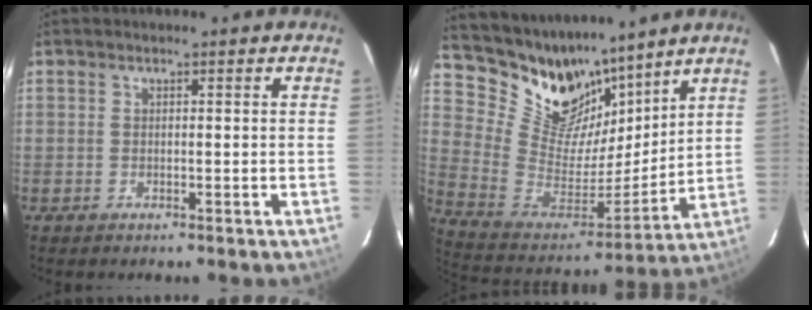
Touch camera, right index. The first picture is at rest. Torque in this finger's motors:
{"motor_torque": [-0.30, 0.78, 0.10, 0.00]}